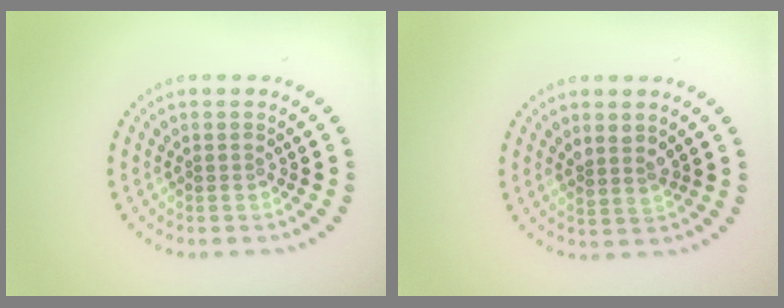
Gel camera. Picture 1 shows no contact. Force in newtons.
{"total": 1.7, "press": 1.4, "slide": 0.9}